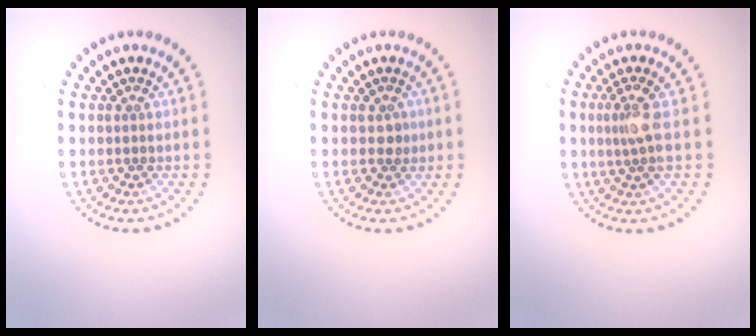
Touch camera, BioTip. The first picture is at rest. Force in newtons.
{"total": 0.9, "press": 0.8, "slide": 0.3}
{"total": 2.1, "press": 1.6, "slide": 1.4}